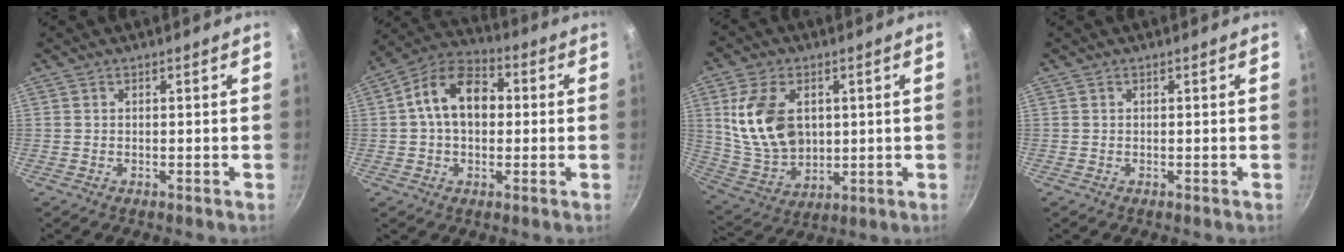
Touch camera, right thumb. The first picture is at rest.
{"total": 12.6, "force": [1.3, 8.6, 9.1], "torque": [-0.122, 0.030, 0.002]}
{"total": 15.2, "force": [2.9, 10.4, 10.7], "torque": [-0.184, -0.019, 0.071]}
{"total": 0.0}